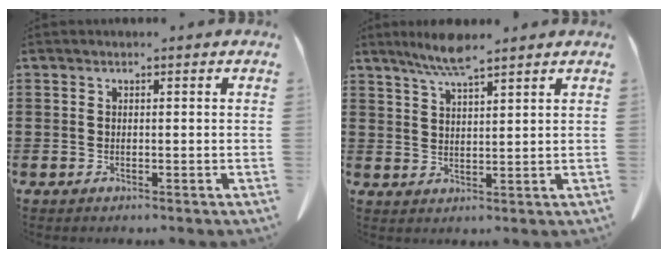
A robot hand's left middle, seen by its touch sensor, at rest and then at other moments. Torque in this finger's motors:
{"motor_torque": [1.17, -0.97, 0.15, 0.07]}